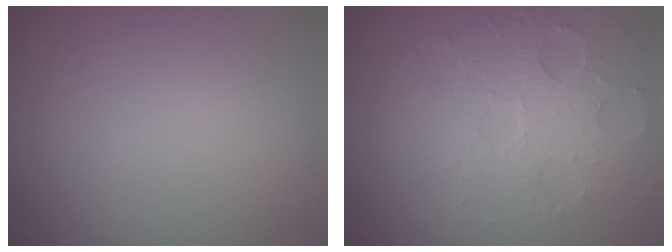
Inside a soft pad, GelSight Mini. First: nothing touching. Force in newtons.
{"total": 3.5, "press": 3.2, "slide": 1.5}